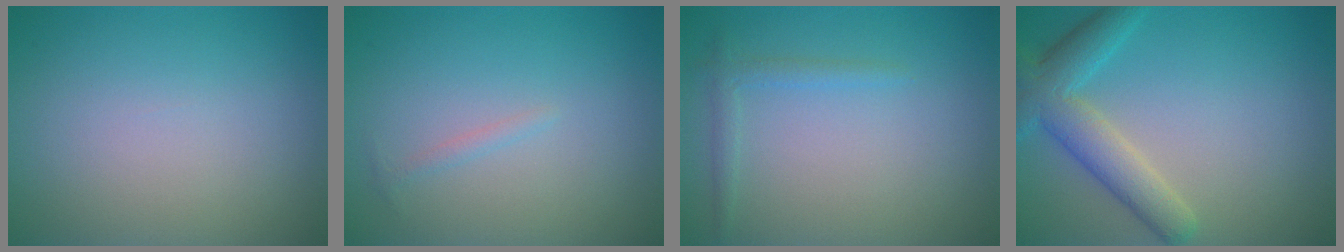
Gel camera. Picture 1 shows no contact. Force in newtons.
{"total": 0.7, "press": 0.7, "slide": 0.1}
{"total": 1.3, "press": 1.3, "slide": 0.1}
{"total": 4.8, "press": 4.8, "slide": 0.2}